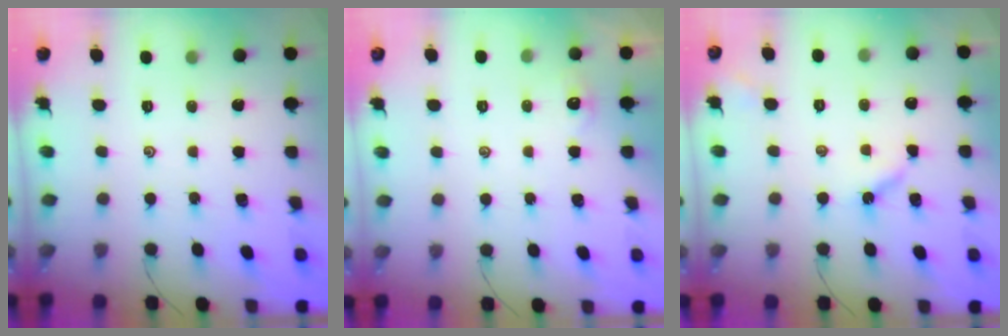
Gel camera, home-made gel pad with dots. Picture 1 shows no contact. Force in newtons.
{"total": 2.4, "press": 2.4, "slide": 0.3}
{"total": 4.8, "press": 4.8, "slide": 0.4}